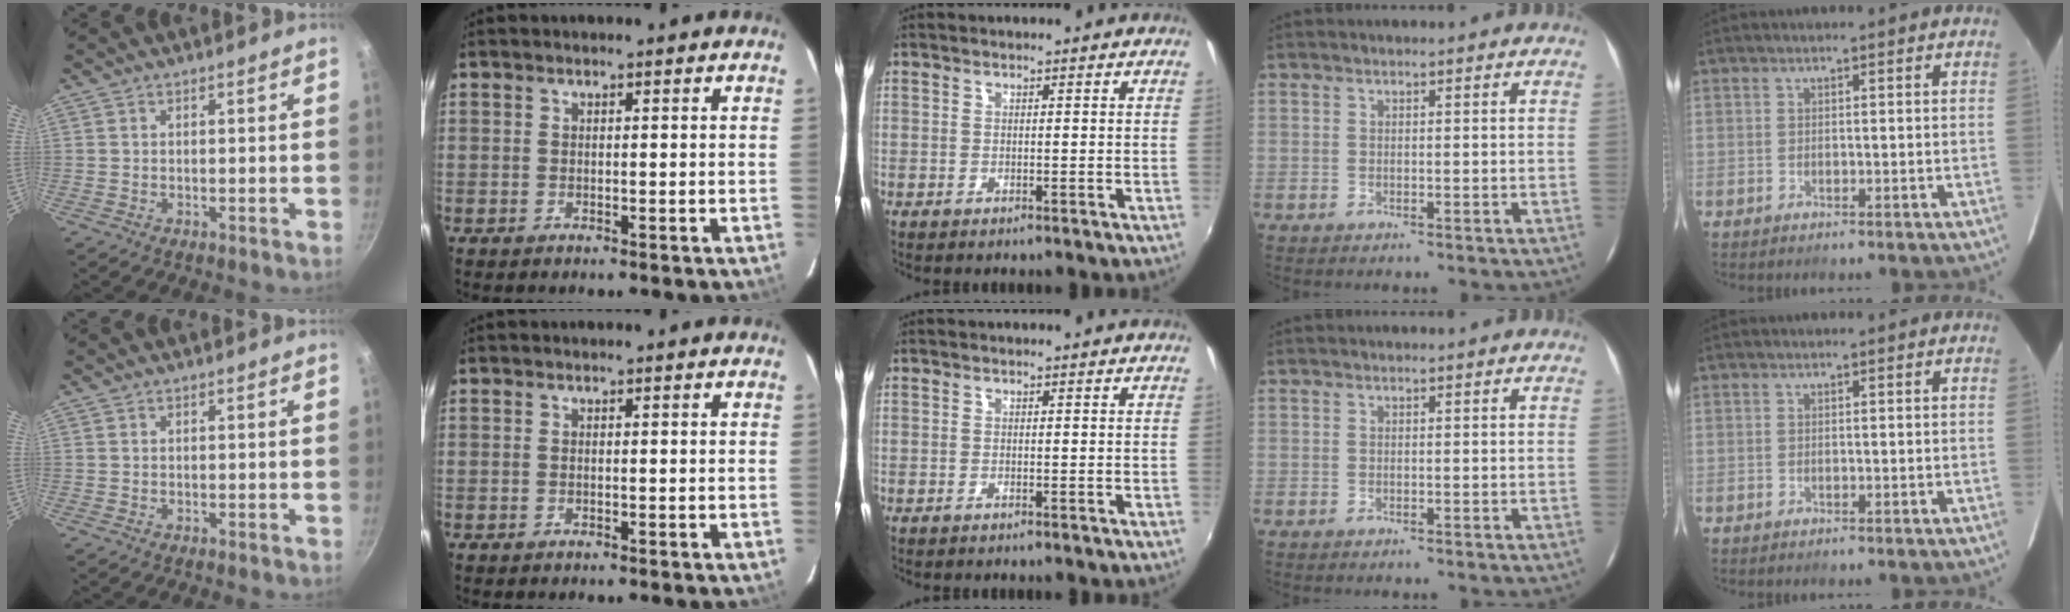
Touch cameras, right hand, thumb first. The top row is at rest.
{}